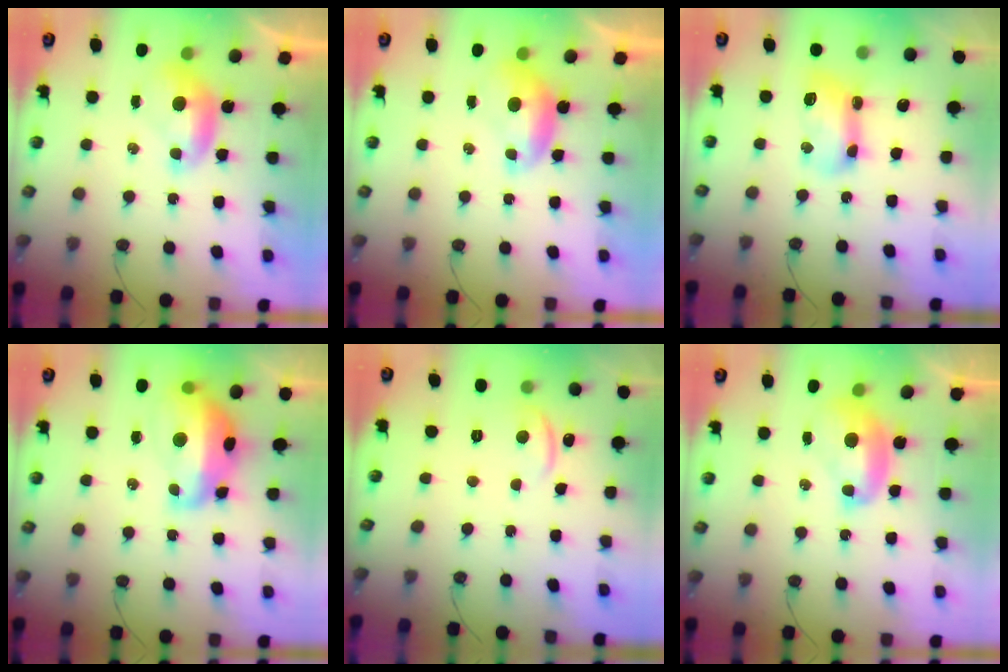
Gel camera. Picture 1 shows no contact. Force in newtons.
{"total": 0.0}
{"total": 8.5, "press": 8.4, "slide": 0.5}
{"total": 9.6, "press": 9.5, "slide": 1.2}
{"total": 2.1, "press": 2.0, "slide": 0.5}
{"total": 2.6, "press": 2.6, "slide": 0.3}